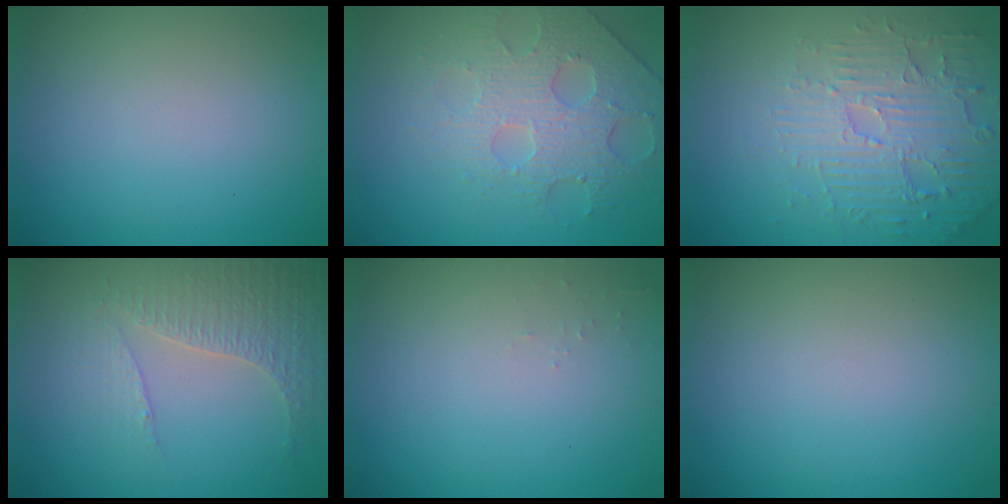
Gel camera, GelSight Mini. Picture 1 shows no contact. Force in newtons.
{"total": 4.1, "press": 3.9, "slide": 1.1}
{"total": 5.3, "press": 3.8, "slide": 3.7}
{"total": 4.2, "press": 3.0, "slide": 2.9}
{"total": 0.5, "press": 0.5, "slide": 0.2}
{"total": 0.0}